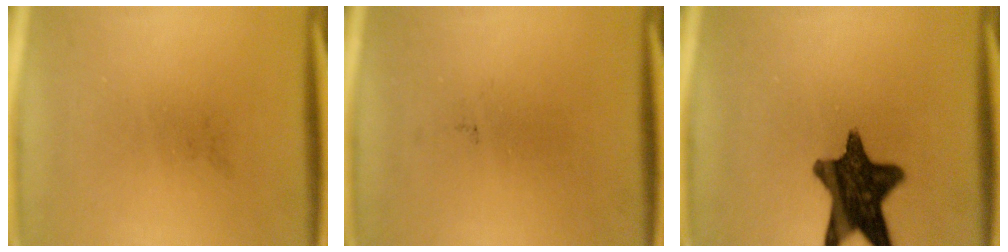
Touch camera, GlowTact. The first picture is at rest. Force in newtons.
{"total": 0.0}
{"total": 13.7}